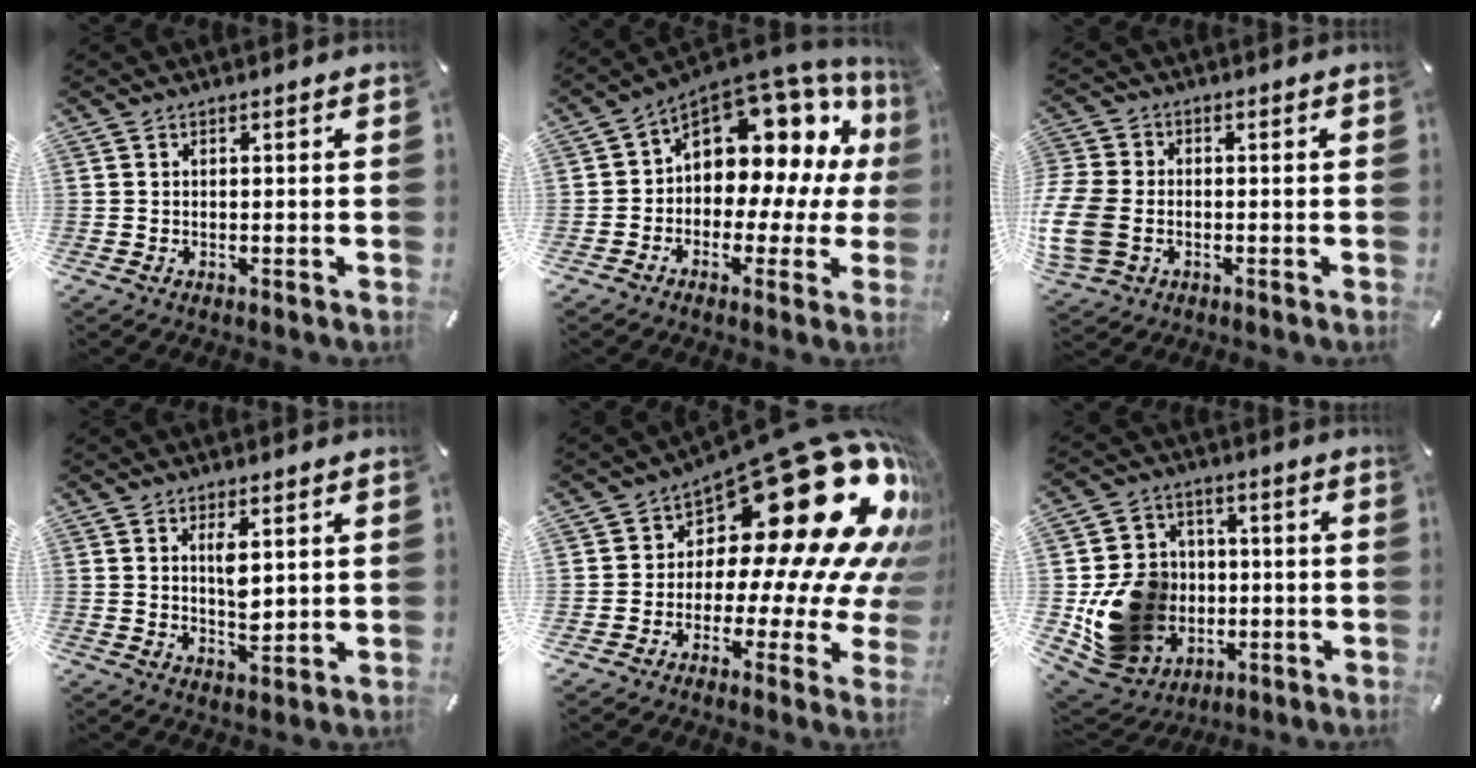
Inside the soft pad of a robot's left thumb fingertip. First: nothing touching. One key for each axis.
{"total": 12.6, "fx": 5.4, "fy": 8.7, "fz": 7.4, "tx": -0.099, "ty": -0.061, "tz": 0.091}
{"total": 10.3, "fx": -2.1, "fy": 8.3, "fz": 5.7, "tx": -0.130, "ty": 0.015, "tz": -0.035}
{"total": 5.1, "fx": 2.2, "fy": 2.1, "fz": 4.1, "tx": -0.064, "ty": -0.015, "tz": 0.033}
{"total": 30.9, "fx": 13.6, "fy": 14.0, "fz": 24.0, "tx": -0.325, "ty": -0.134, "tz": 0.254}
{"total": 15.9, "fx": -2.4, "fy": 14.2, "fz": 6.6, "tx": -0.120, "ty": 0.010, "tz": -0.028}